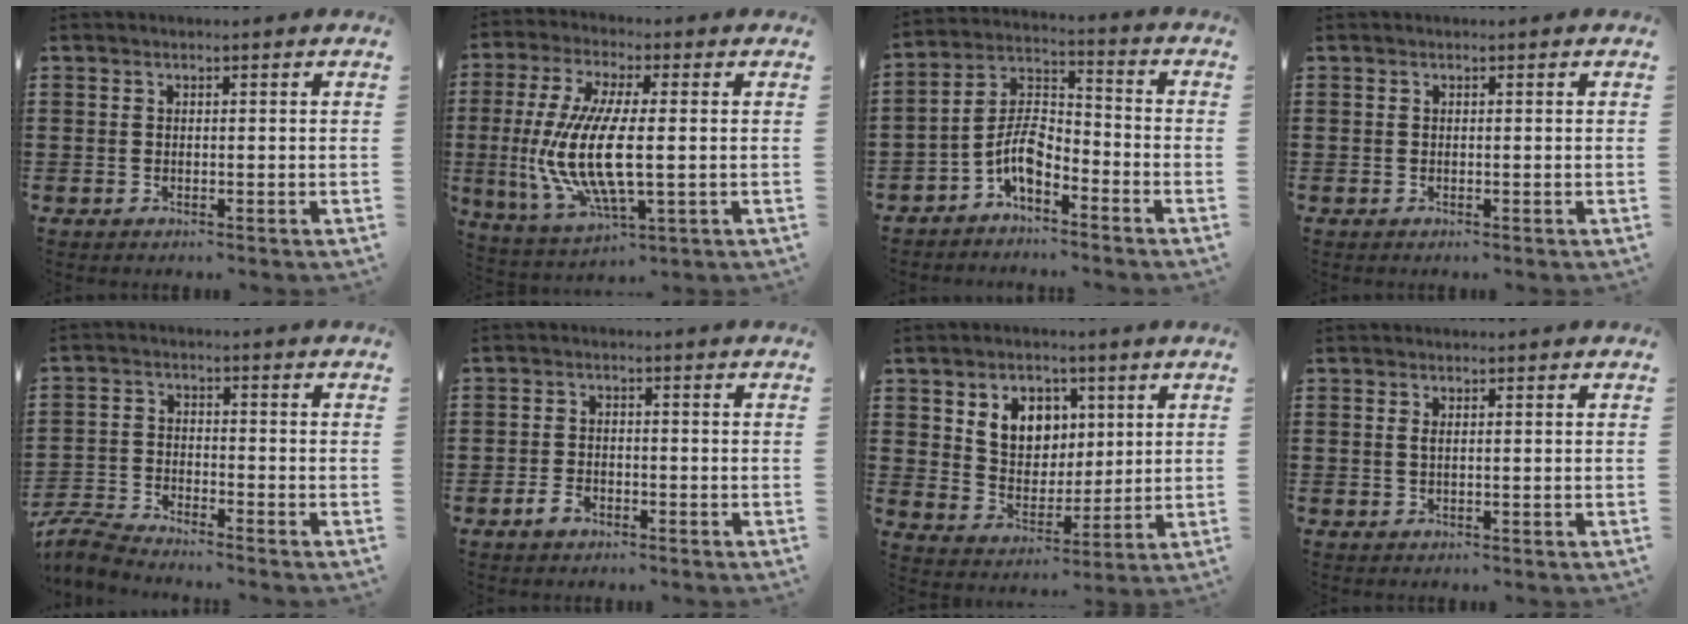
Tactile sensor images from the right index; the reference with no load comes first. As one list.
[{"total": 12.2, "force": [-0.5, 3.9, 11.6], "torque": [-0.270, -0.024, -0.018]}, {"total": 6.8, "force": [-4.2, 3.0, 4.5], "torque": [-0.108, 0.000, -0.087]}, {"total": 0.0}, {"total": 4.5, "force": [-4.4, 0.2, 0.9], "torque": [-0.039, -0.006, -0.094]}, {"total": 2.4, "force": [-1.5, 1.3, 1.3], "torque": [-0.032, 0.001, -0.032]}, {"total": 7.2, "force": [3.2, 5.8, 2.8], "torque": [-0.069, 0.009, 0.056]}, {"total": 0.7, "force": [0.2, 0.2, 0.7], "torque": [-0.015, 0.000, 0.003]}]